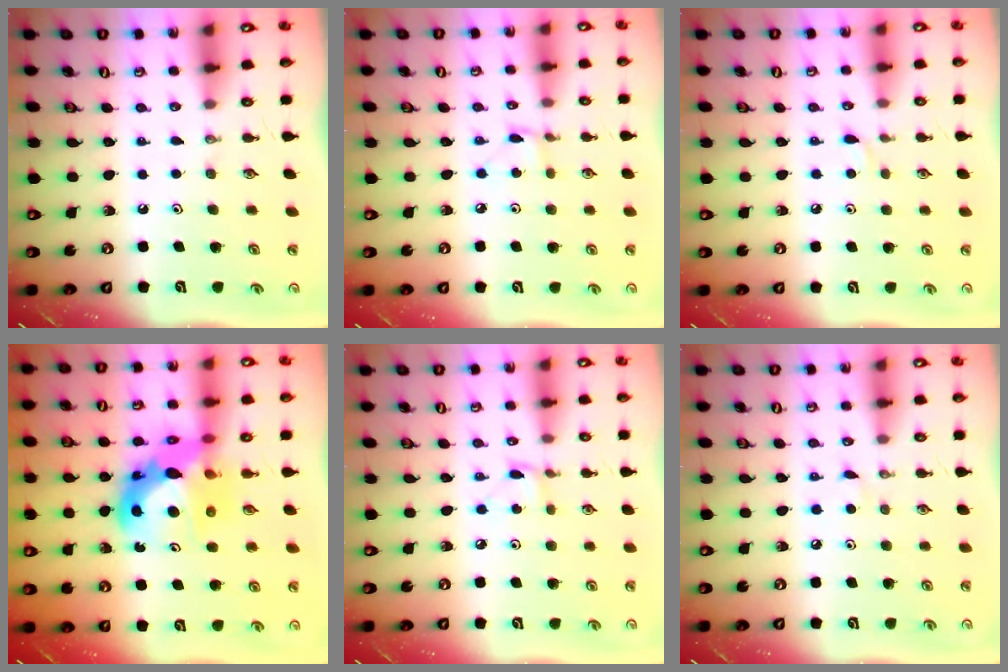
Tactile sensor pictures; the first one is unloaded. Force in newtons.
{"total": 2.0, "press": 2.0, "slide": 0.1}
{"total": 3.7, "press": 3.6, "slide": 0.5}
{"total": 13.7, "press": 13.7, "slide": 1.0}
{"total": 2.8, "press": 2.8, "slide": 0.3}
{"total": 2.7, "press": 2.7, "slide": 0.4}